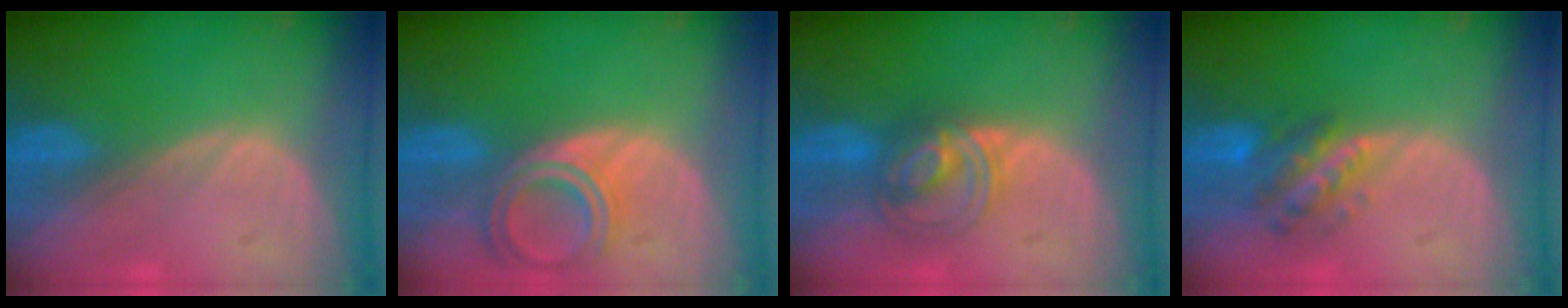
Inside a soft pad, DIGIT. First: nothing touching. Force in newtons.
{"total": 6.7, "press": 6.1, "slide": 2.8}
{"total": 5.9, "press": 5.9, "slide": 0.9}
{"total": 5.9, "press": 5.7, "slide": 1.2}